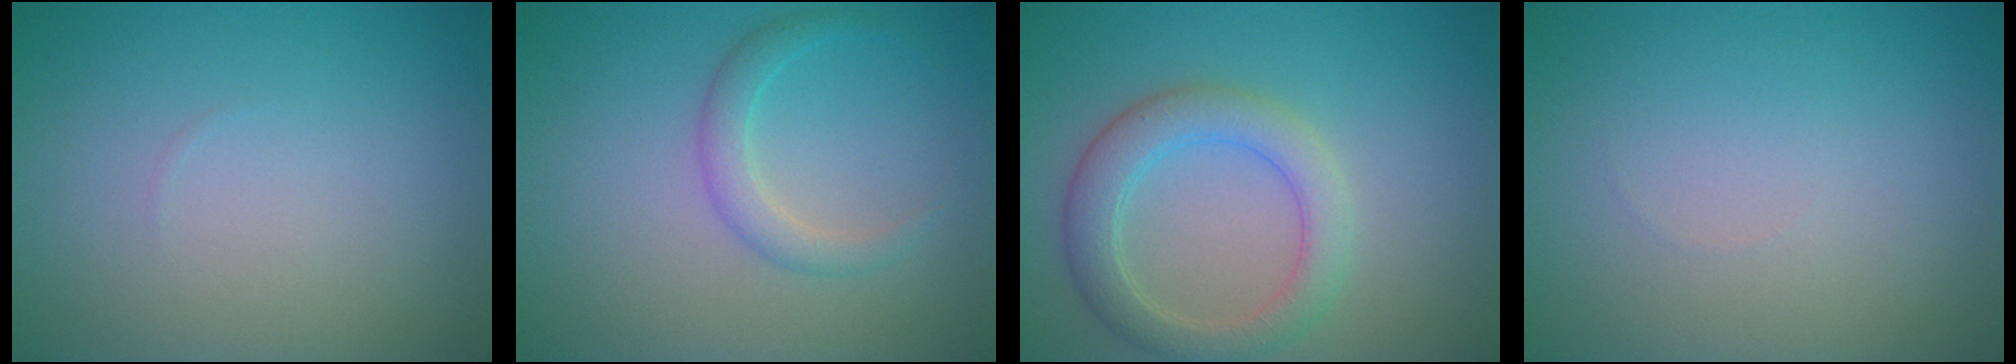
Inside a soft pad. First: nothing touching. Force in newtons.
{"total": 2.0, "press": 2.0, "slide": 0.1}
{"total": 4.1, "press": 4.1, "slide": 0.1}
{"total": 0.0}